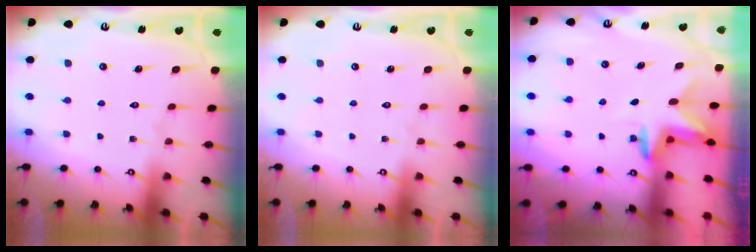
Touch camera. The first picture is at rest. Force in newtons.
{"total": 0.0}
{"total": 2.7, "press": 2.7, "slide": 0.2}